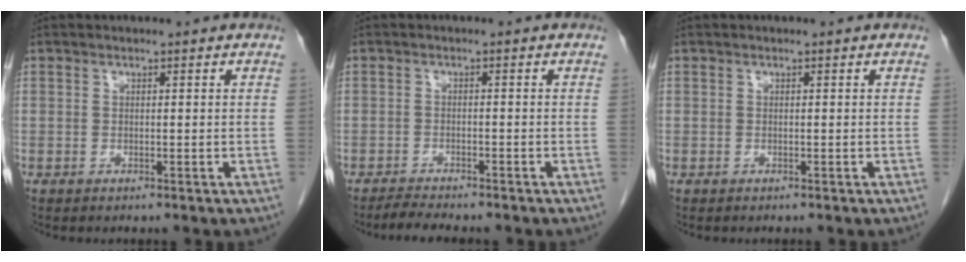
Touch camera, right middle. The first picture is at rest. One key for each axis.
{"total": 3.2, "fx": -2.9, "fy": 0.2, "fz": 1.2, "tx": -0.025, "ty": -0.011, "tz": -0.048}
{"total": 0.0}